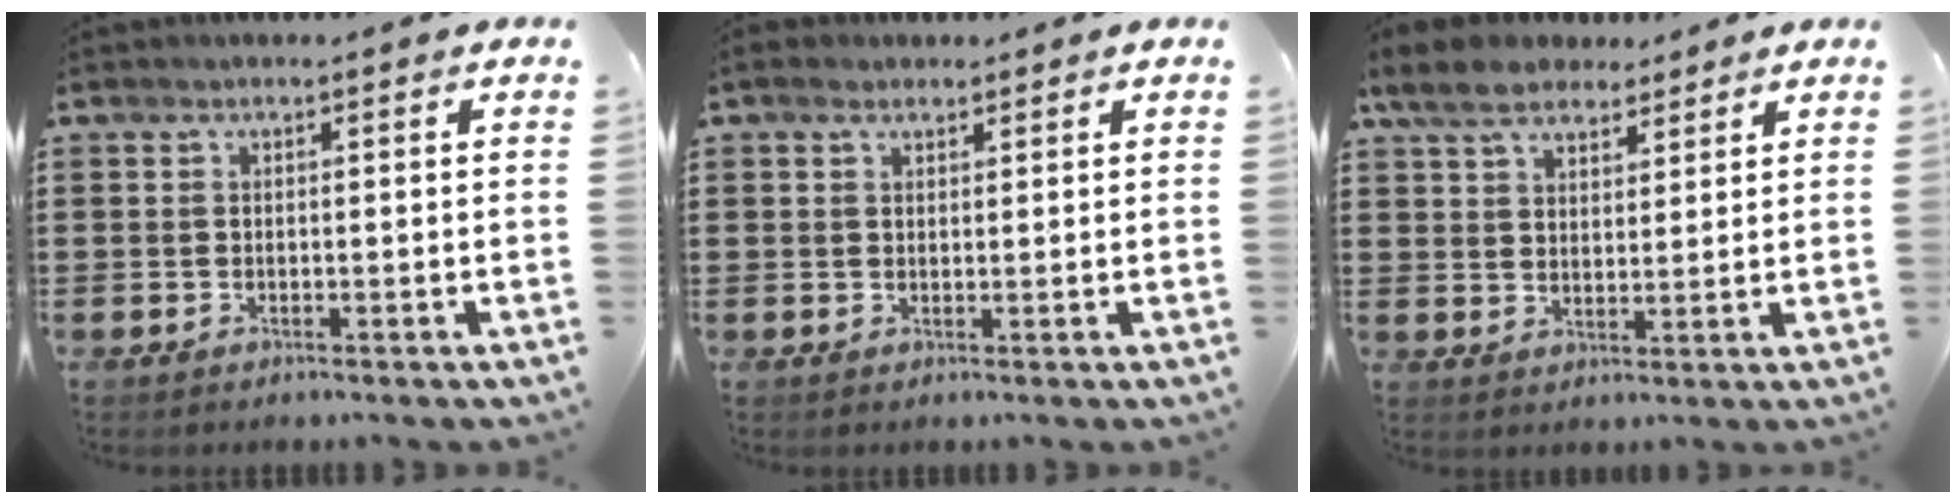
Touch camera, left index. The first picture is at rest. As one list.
[{"total": 1.6, "force": [1.2, 0.7, 0.7], "torque": [-0.016, 0.005, 0.023]}, {"total": 6.6, "force": [5.2, 3.1, 2.5], "torque": [-0.062, -0.005, 0.097]}]